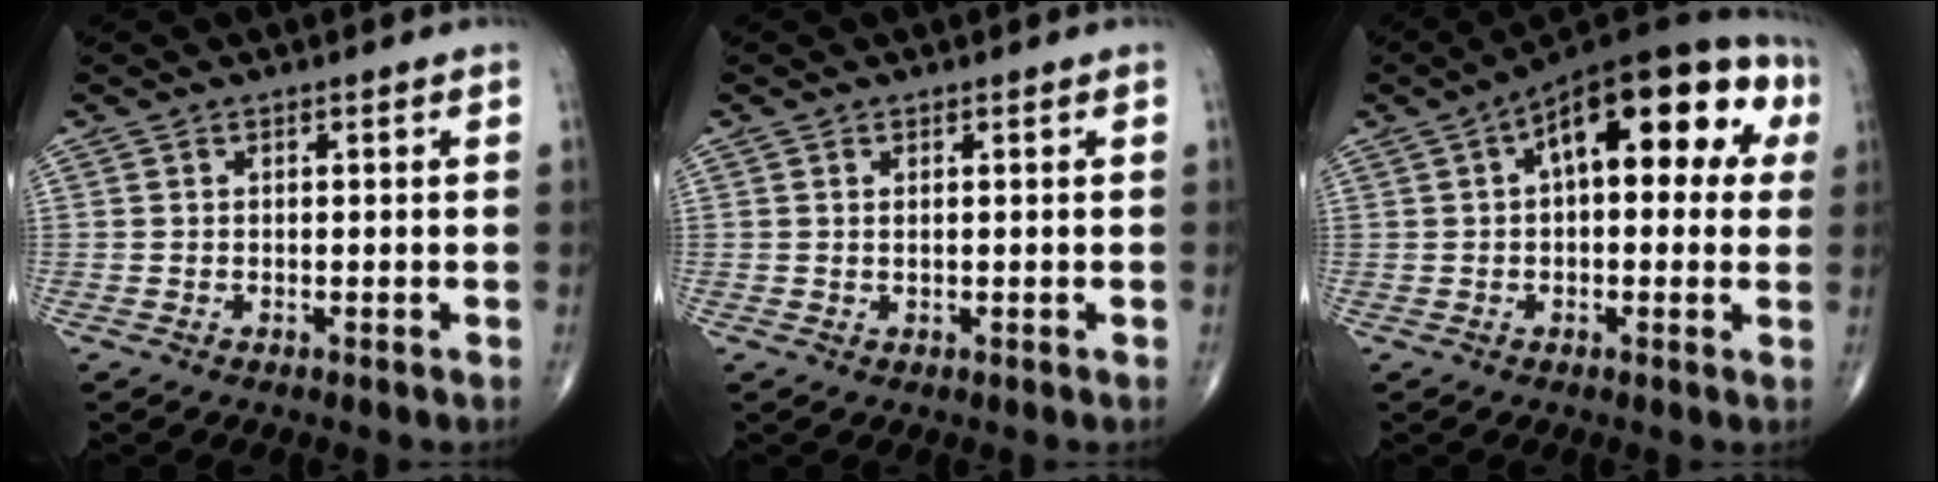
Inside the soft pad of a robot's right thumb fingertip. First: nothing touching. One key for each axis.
{"total": 0.5, "fx": 0.2, "fy": 0.2, "fz": 0.5, "tx": -0.008, "ty": -0.001, "tz": 0.004}
{"total": 19.9, "fx": 5.3, "fy": 9.2, "fz": 16.9, "tx": -0.209, "ty": 0.039, "tz": 0.065}